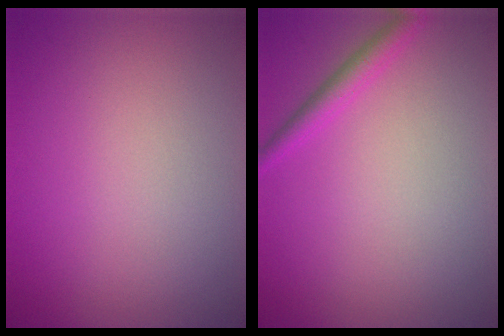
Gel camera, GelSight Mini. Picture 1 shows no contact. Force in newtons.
{"total": 1.8, "press": 1.8, "slide": 0.0}